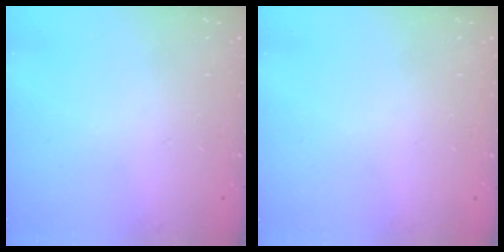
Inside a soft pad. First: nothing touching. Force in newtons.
{"total": 0.0}